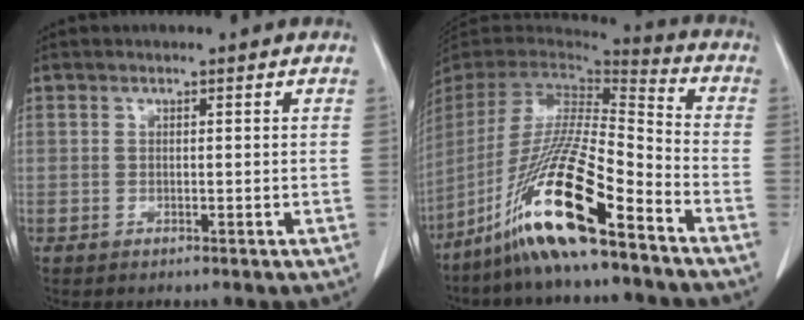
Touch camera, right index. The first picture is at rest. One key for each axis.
{"total": 19.8, "fx": -12.7, "fy": 1.0, "fz": 15.2, "tx": -0.329, "ty": -0.045, "tz": -0.245}